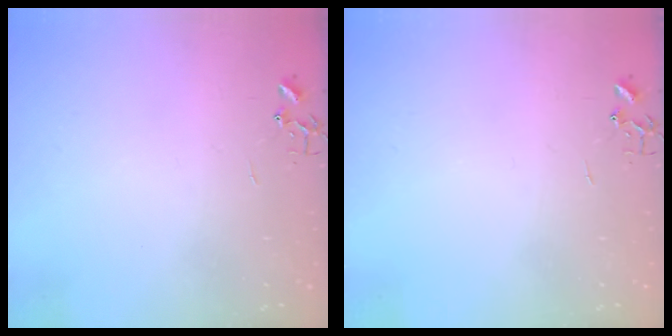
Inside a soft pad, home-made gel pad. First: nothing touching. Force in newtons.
{"total": 0.0}